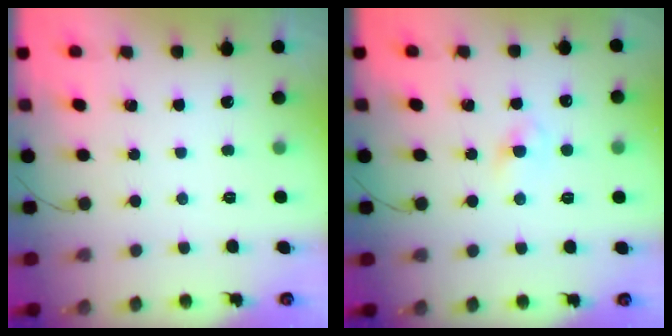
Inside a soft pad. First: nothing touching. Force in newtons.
{"total": 1.9, "press": 1.7, "slide": 0.8}